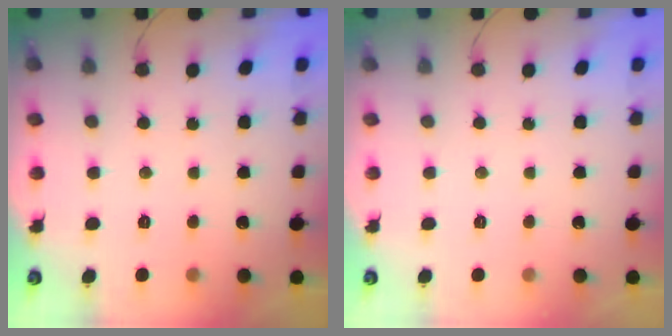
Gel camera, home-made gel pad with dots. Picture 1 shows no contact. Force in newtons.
{"total": 0.0}